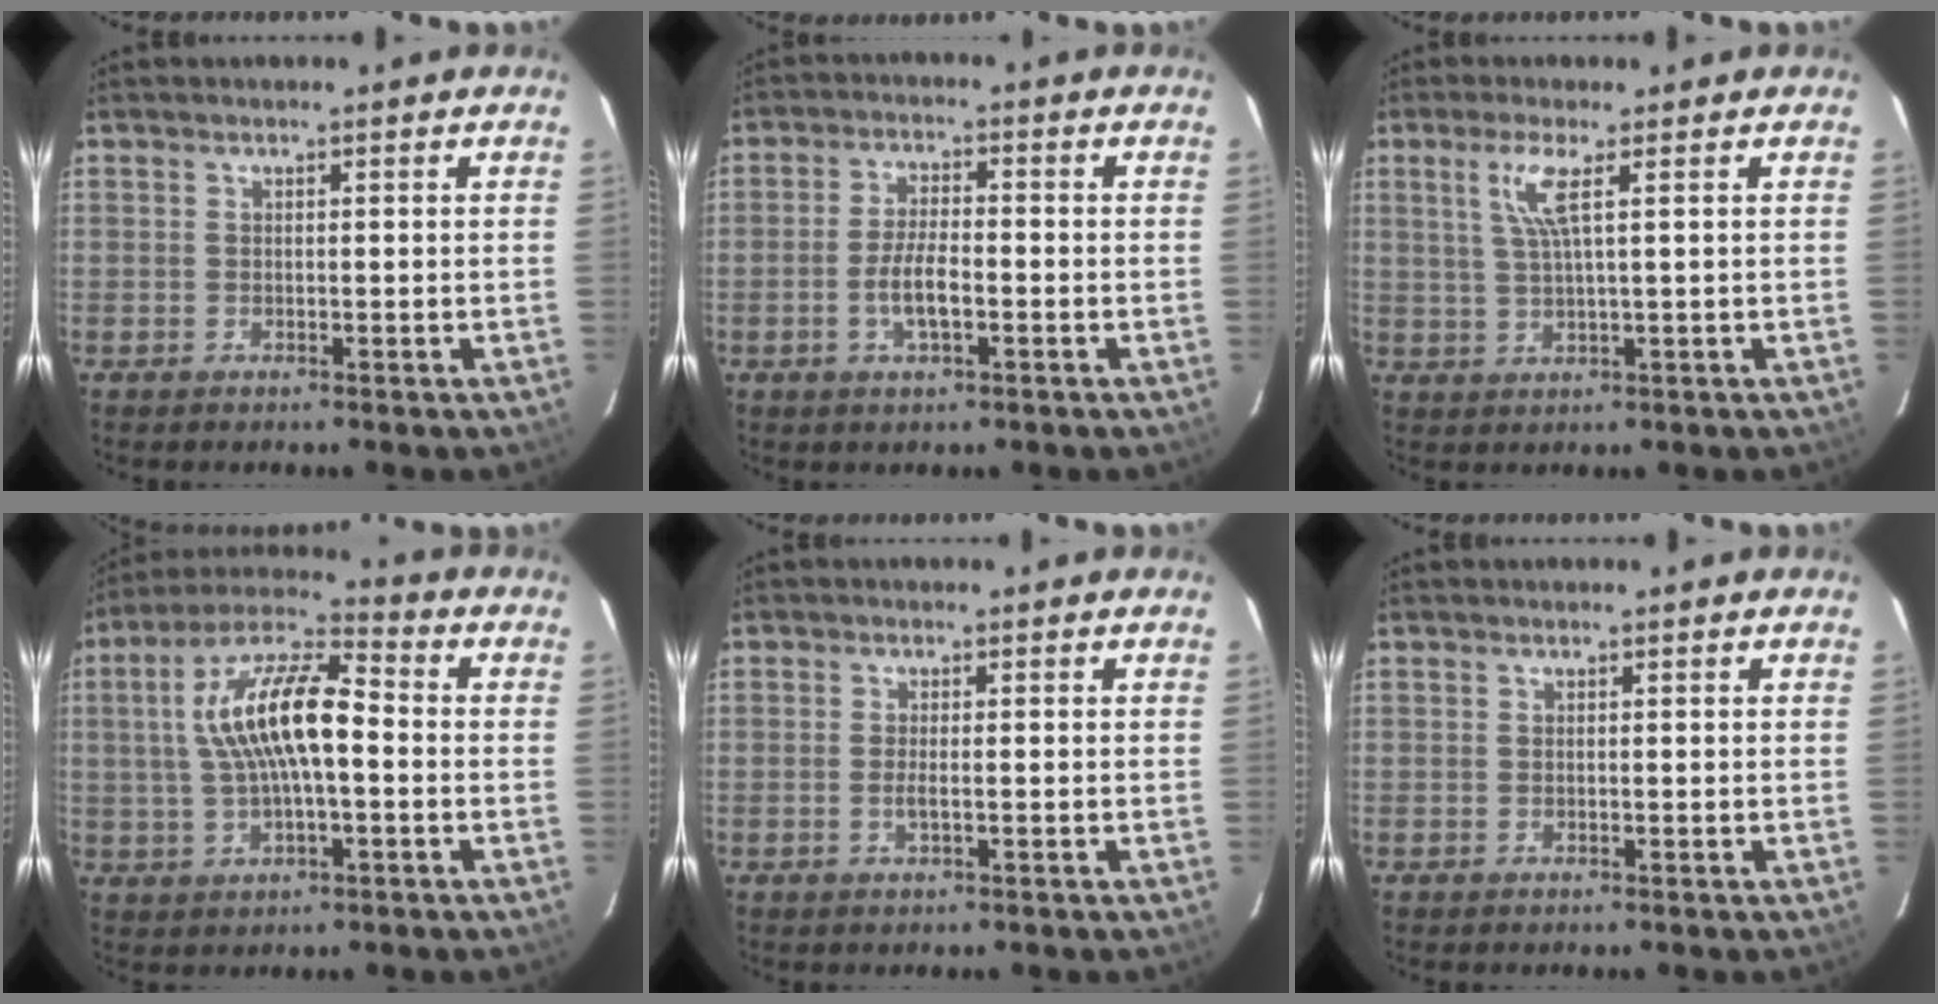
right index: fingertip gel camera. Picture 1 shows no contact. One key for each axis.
{"total": 5.6, "fx": -2.0, "fy": 1.7, "fz": 5.0, "tx": -0.100, "ty": 0.002, "tz": -0.037}
{"total": 4.7, "fx": 1.9, "fy": -0.2, "fz": 4.3, "tx": -0.087, "ty": 0.000, "tz": 0.041}
{"total": 14.7, "fx": 0.4, "fy": 5.0, "fz": 13.8, "tx": -0.262, "ty": 0.022, "tz": 0.001}
{"total": 1.7, "fx": -0.7, "fy": 0.1, "fz": 1.6, "tx": -0.031, "ty": 0.000, "tz": -0.012}
{"total": 0.0}